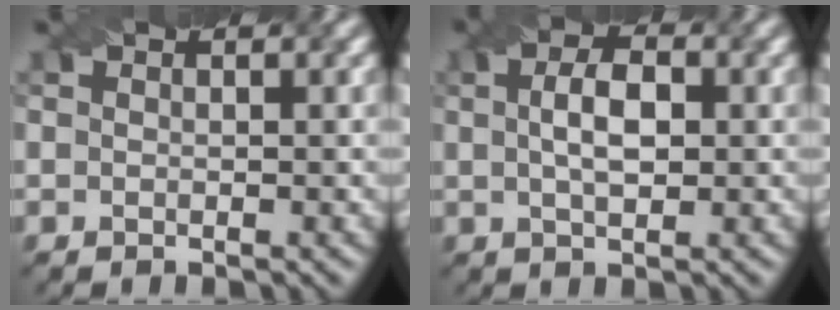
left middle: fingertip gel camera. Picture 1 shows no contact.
{"total": 2.7, "force": [-0.2, 1.5, 2.3], "torque": [-0.040, 0.005, 0.009]}